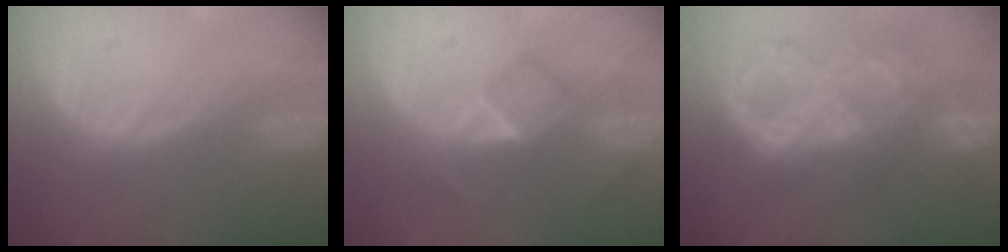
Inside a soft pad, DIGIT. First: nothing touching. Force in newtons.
{"total": 5.1, "press": 4.5, "slide": 2.5}
{"total": 10.5, "press": 8.8, "slide": 5.7}